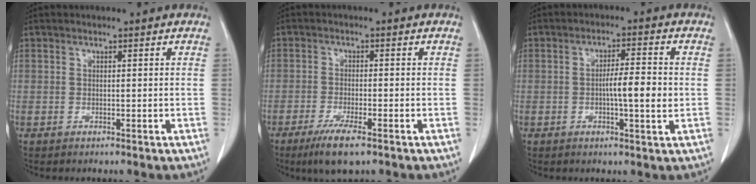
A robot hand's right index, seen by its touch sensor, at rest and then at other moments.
{"total": 6.0, "force": [-3.8, 0.8, 4.5], "torque": [-0.087, -0.014, -0.064]}
{"total": 5.9, "force": [-0.5, 0.5, 5.9], "torque": [-0.095, 0.001, -0.010]}